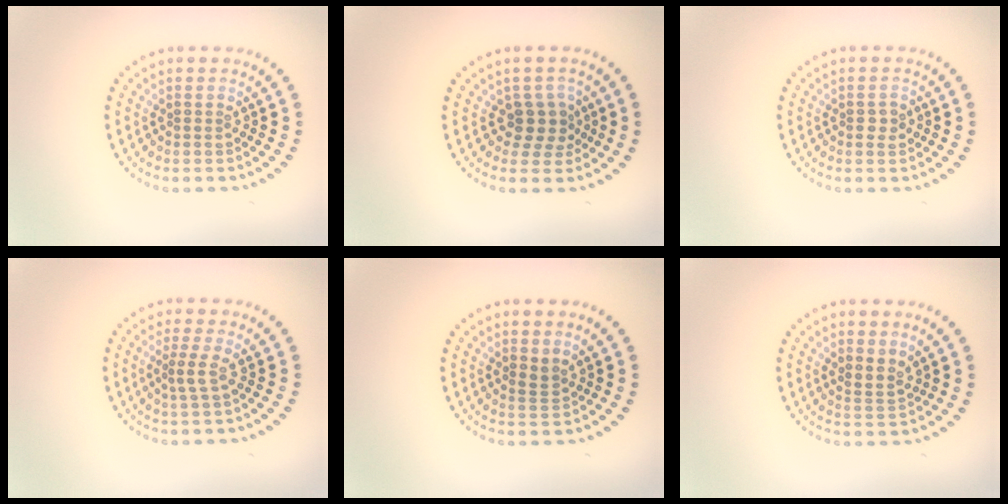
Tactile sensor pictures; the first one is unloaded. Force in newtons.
{"total": 2.6, "press": 2.1, "slide": 1.5}
{"total": 1.2, "press": 1.2, "slide": 0.2}
{"total": 1.5, "press": 1.1, "slide": 1.1}
{"total": 1.2, "press": 1.0, "slide": 0.7}
{"total": 1.9, "press": 1.4, "slide": 1.2}